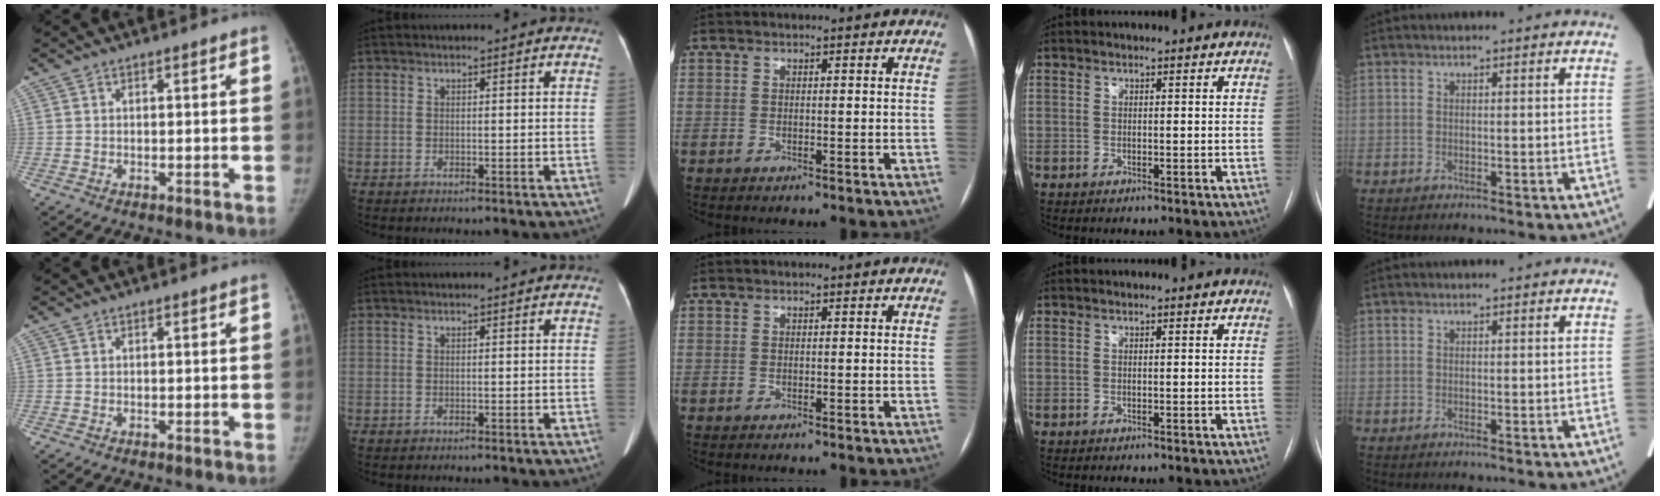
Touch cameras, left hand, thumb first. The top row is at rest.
{}